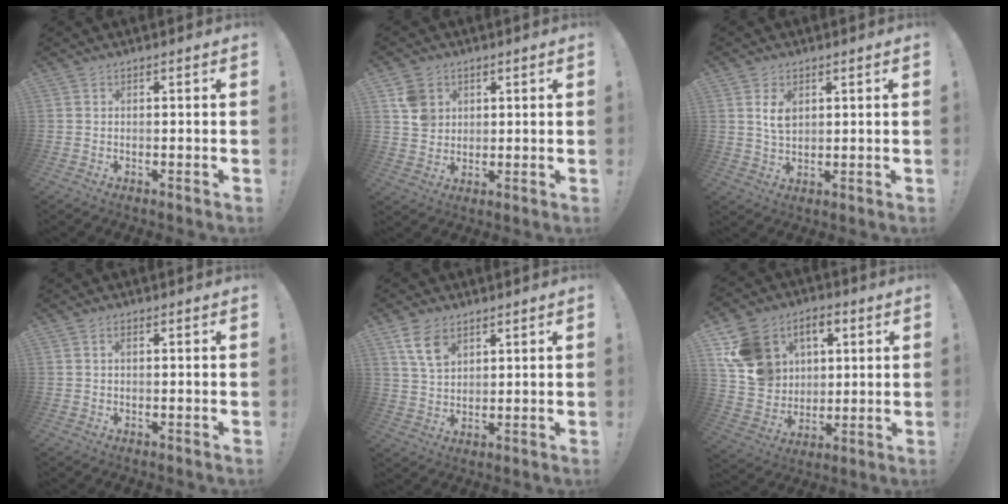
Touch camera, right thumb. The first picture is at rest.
{"total": 7.3, "force": [3.2, 6.1, 2.5], "torque": [-0.025, -0.009, 0.065]}
{"total": 5.1, "force": [1.8, 3.3, 3.5], "torque": [-0.052, -0.004, 0.032]}
{"total": 1.2, "force": [0.2, 0.6, 1.0], "torque": [-0.024, 0.006, 0.003]}
{"total": 8.7, "force": [4.9, 5.3, 5.0], "torque": [-0.089, -0.009, 0.096]}
{"total": 15.8, "force": [5.1, 13.7, 5.9], "torque": [-0.090, -0.016, 0.116]}